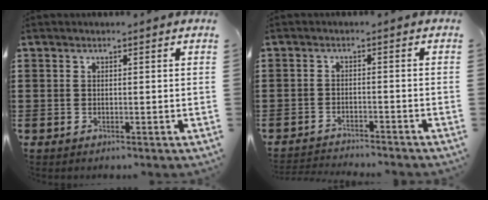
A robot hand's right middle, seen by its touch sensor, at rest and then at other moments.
{"total": 2.4, "force": [-2.4, 0.0, 0.1], "torque": [-0.006, 0.001, -0.052]}